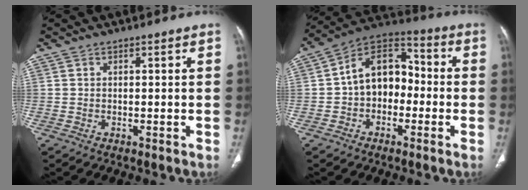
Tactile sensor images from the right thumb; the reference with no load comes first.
{"total": 12.6, "force": [-1.0, 9.1, 8.7], "torque": [-0.101, 0.045, -0.035]}